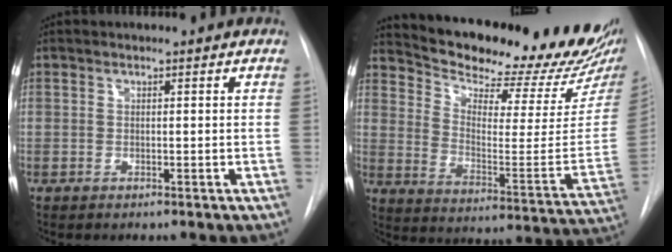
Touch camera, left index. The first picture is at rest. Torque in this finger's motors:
{"motor_torque": [0.59, -0.81, 0.10, 0.00]}